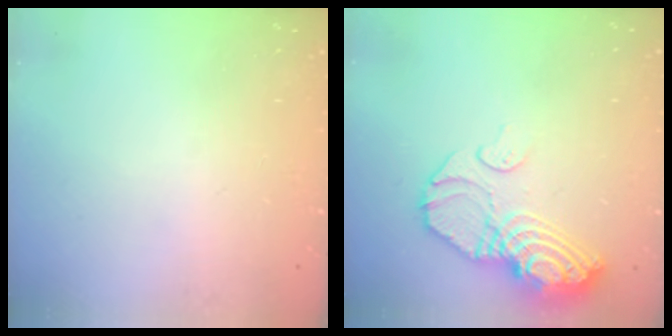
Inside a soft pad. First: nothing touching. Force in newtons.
{"total": 13.0, "press": 12.9, "slide": 1.1}